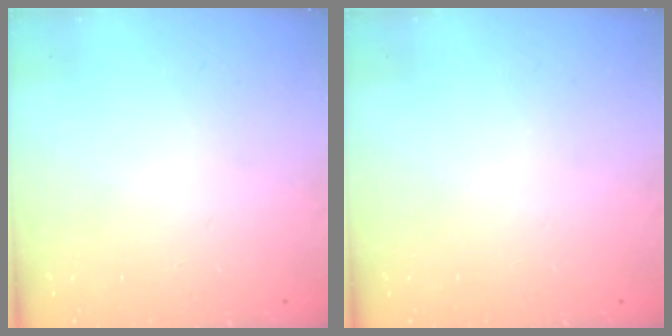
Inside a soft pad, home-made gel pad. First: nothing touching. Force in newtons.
{"total": 0.0}